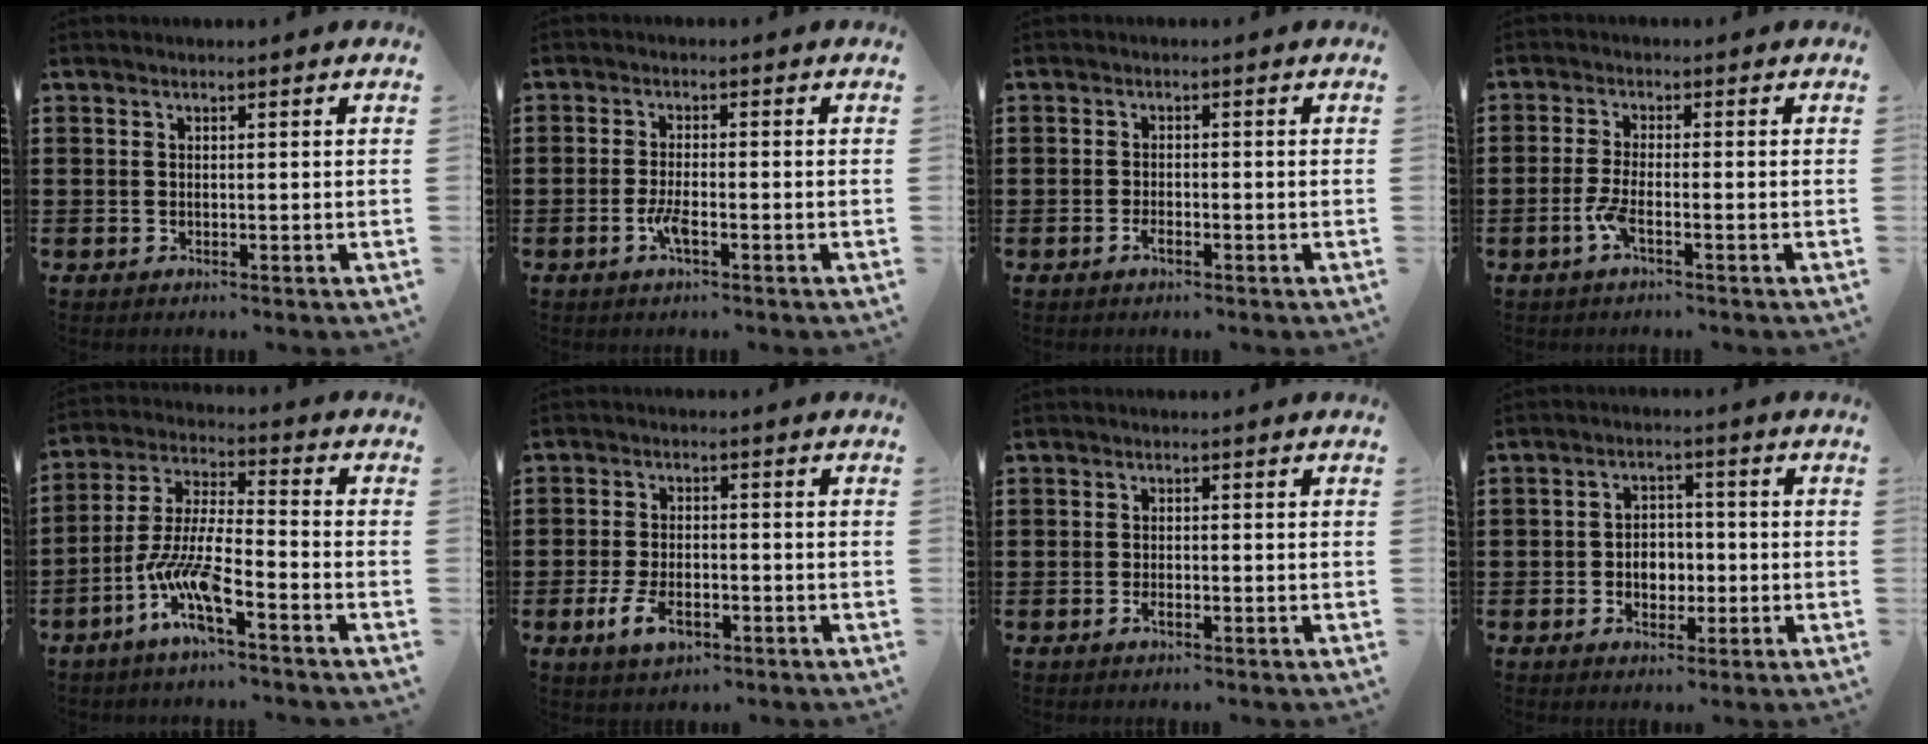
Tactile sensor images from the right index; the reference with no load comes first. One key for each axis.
{"total": 3.4, "fx": -1.6, "fy": 0.5, "fz": 3.0, "tx": -0.071, "ty": -0.008, "tz": -0.034}
{"total": 1.5, "fx": -1.0, "fy": 0.5, "fz": 1.1, "tx": -0.021, "ty": -0.003, "tz": -0.018}
{"total": 3.5, "fx": -1.8, "fy": 0.5, "fz": 3.0, "tx": -0.079, "ty": -0.010, "tz": -0.041}
{"total": 9.8, "fx": -5.6, "fy": 1.9, "fz": 7.9, "tx": -0.187, "ty": -0.011, "tz": -0.113}
{"total": 4.8, "fx": -2.1, "fy": 2.5, "fz": 3.5, "tx": -0.087, "ty": -0.005, "tz": -0.044}
{"total": 1.1, "fx": -0.7, "fy": 0.4, "fz": 0.8, "tx": -0.017, "ty": -0.003, "tz": -0.013}
{"total": 3.7, "fx": -1.0, "fy": 2.8, "fz": 2.2, "tx": -0.031, "ty": 0.000, "tz": -0.025}